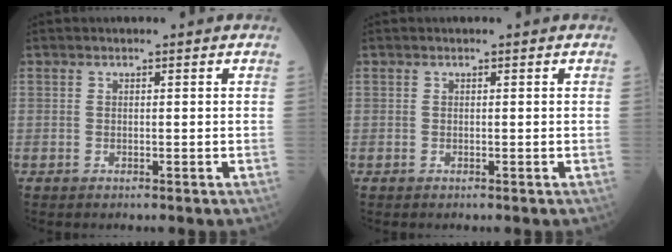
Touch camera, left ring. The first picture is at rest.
{"total": 0.0}